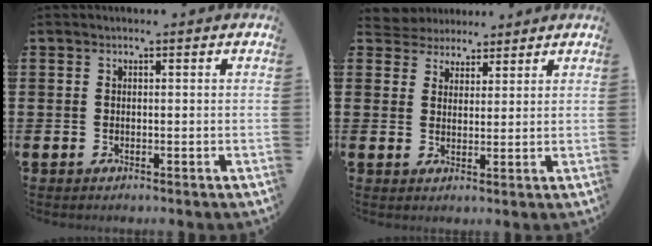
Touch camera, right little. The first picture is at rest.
{"total": 3.5, "force": [3.1, 1.4, -0.7], "torque": [0.005, -0.009, 0.057]}